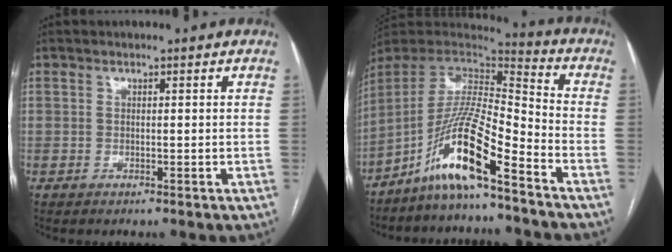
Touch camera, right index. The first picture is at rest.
{"total": 14.0, "force": [-9.2, 0.8, 10.5], "torque": [-0.205, 0.001, -0.173]}